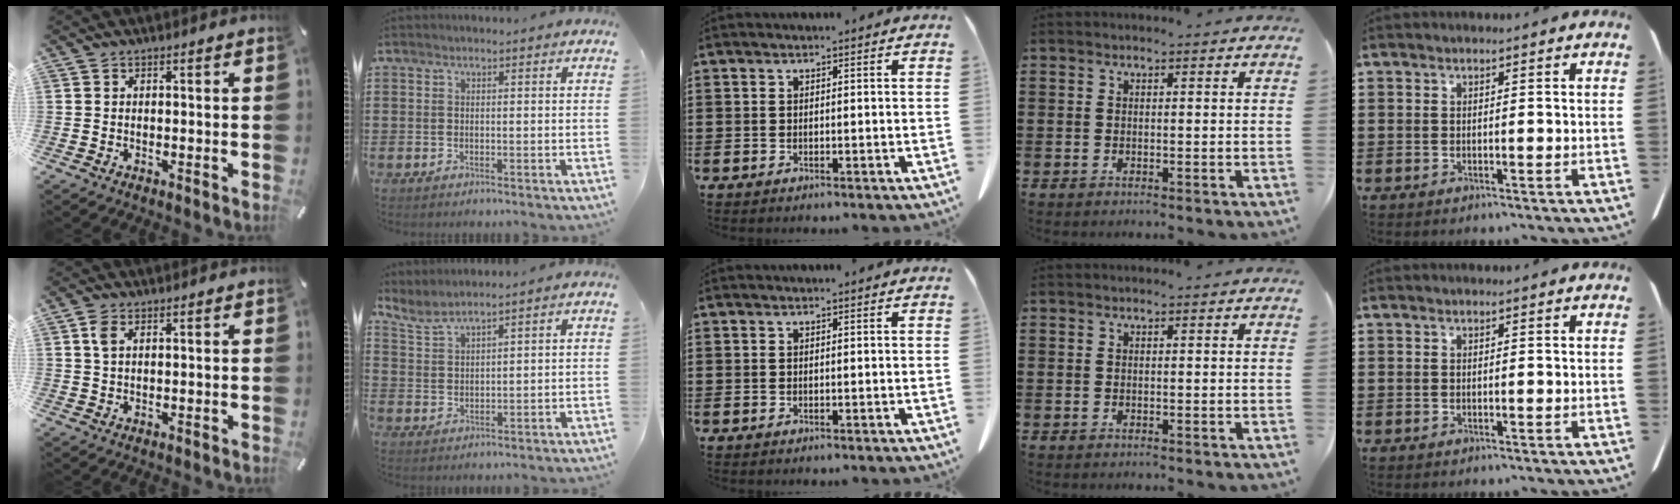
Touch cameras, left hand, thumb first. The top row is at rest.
{"thumb": {"total": 3.1, "force": [1.2, 1.7, 2.3], "torque": [-0.051, 0.005, 0.020]}, "index": {"total": 3.5, "force": [3.2, 0.4, 1.3], "torque": [-0.036, -0.010, 0.059]}}